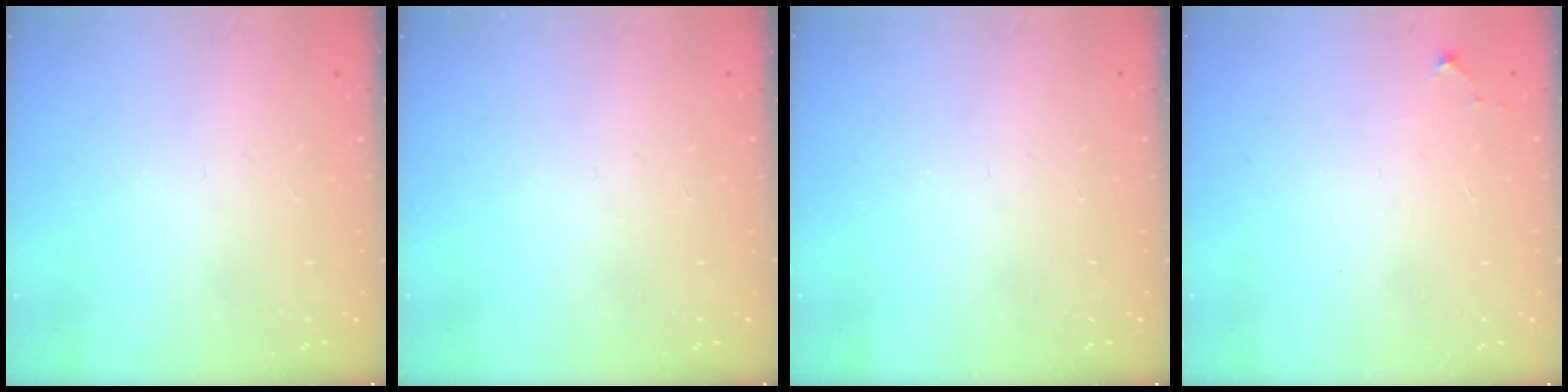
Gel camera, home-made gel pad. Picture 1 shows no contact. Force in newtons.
{"total": 0.0}
{"total": 0.0}
{"total": 4.3, "press": 4.3, "slide": 0.7}